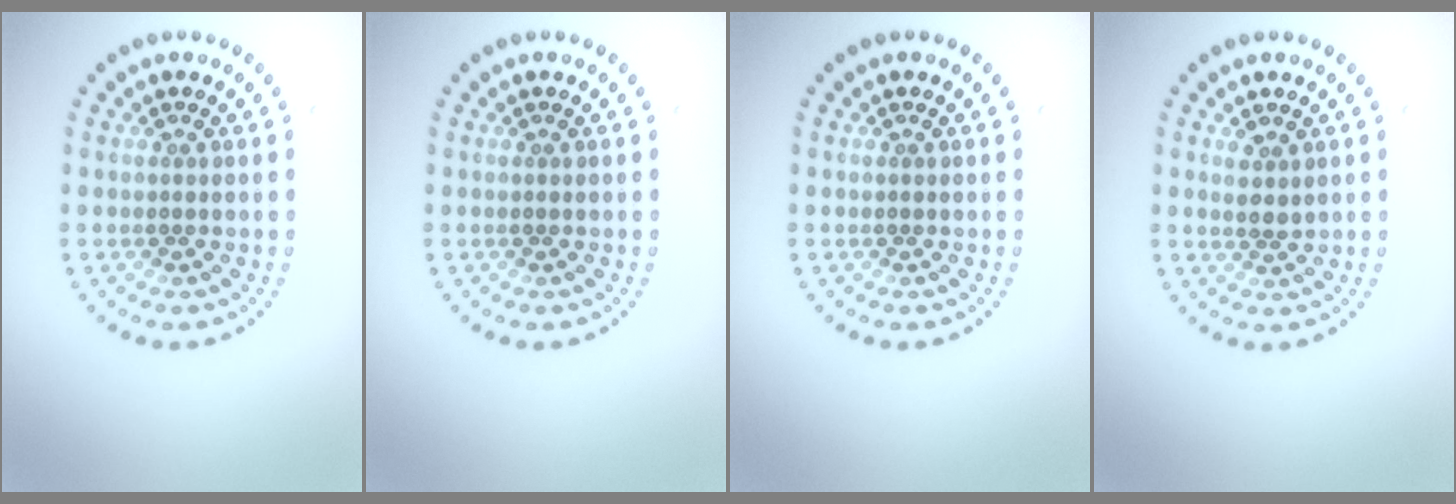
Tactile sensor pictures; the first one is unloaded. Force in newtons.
{"total": 0.0}
{"total": 0.0}
{"total": 1.6, "press": 1.4, "slide": 0.8}